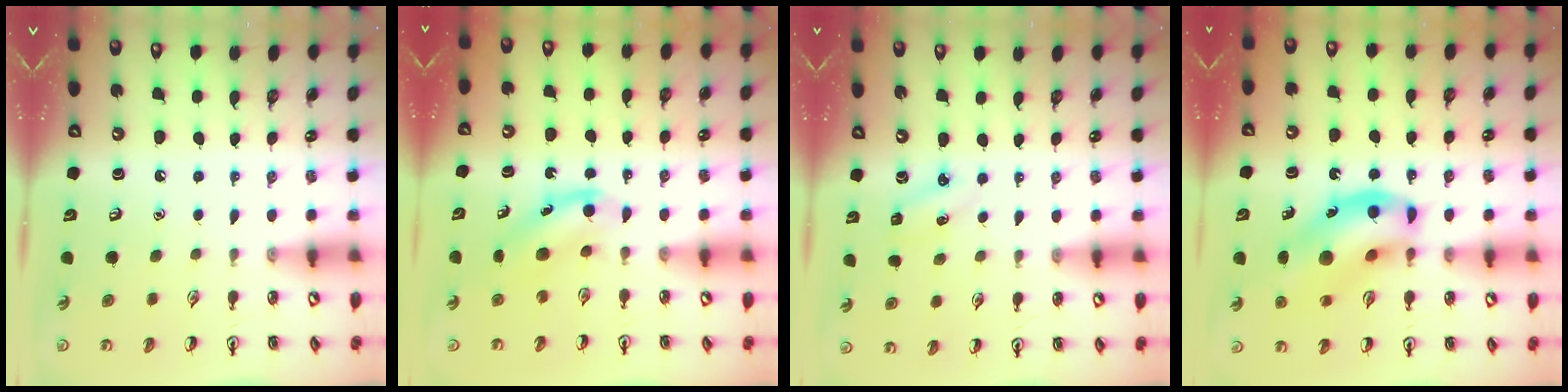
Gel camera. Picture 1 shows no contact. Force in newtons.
{"total": 4.6, "press": 4.5, "slide": 1.0}
{"total": 2.5, "press": 2.4, "slide": 0.8}
{"total": 16.3, "press": 15.8, "slide": 3.8}